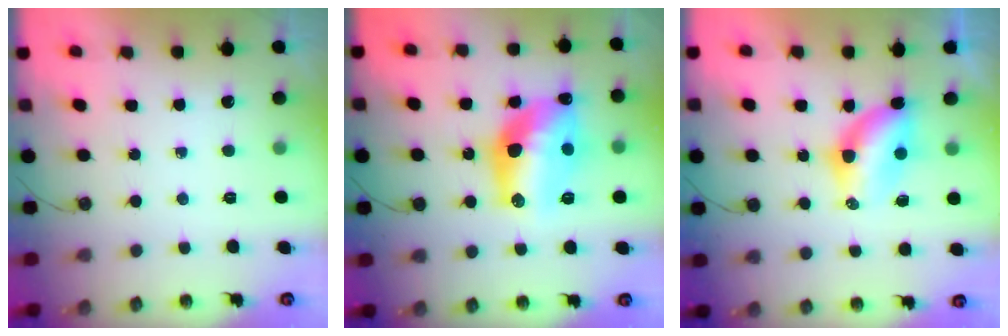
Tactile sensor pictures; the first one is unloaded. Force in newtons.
{"total": 16.3, "press": 16.2, "slide": 1.5}
{"total": 6.4, "press": 6.4, "slide": 0.4}